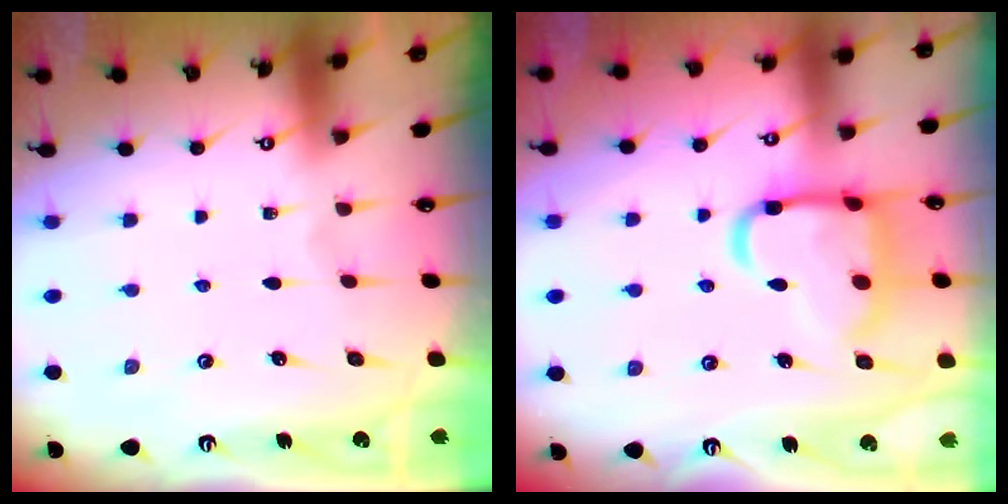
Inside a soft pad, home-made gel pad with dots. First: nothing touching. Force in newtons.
{"total": 17.4, "press": 17.3, "slide": 1.6}